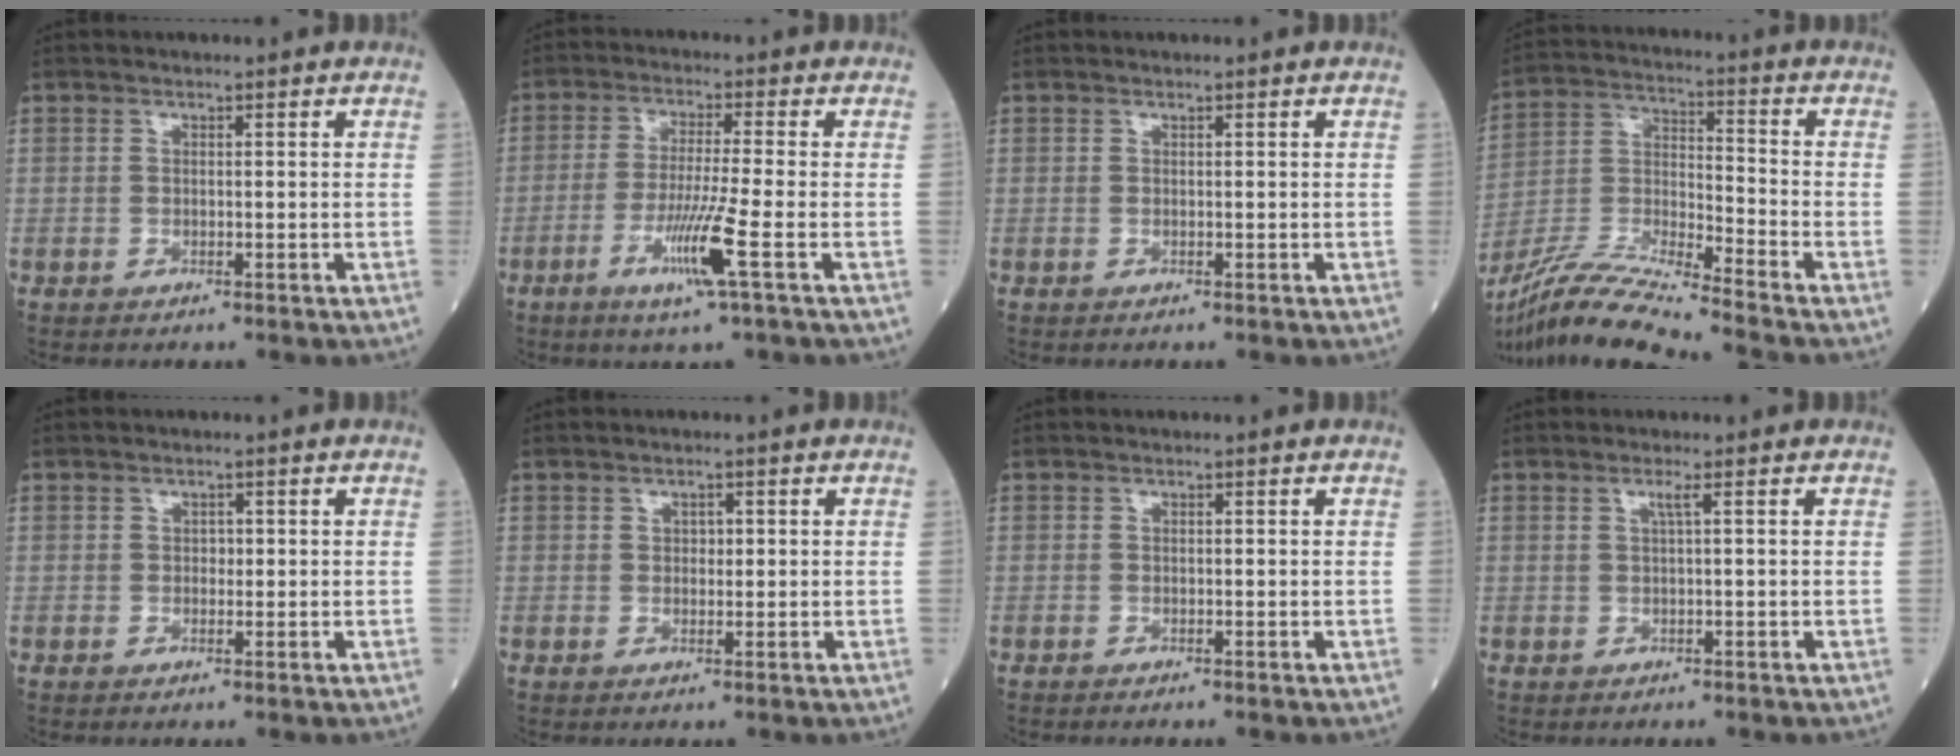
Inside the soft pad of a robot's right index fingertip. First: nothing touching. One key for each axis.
{"total": 7.7, "fx": -3.1, "fy": -1.2, "fz": 6.9, "tx": -0.135, "ty": -0.021, "tz": -0.061}
{"total": 0.0}
{"total": 14.8, "fx": -13.2, "fy": -1.8, "fz": 6.5, "tx": -0.127, "ty": -0.010, "tz": -0.249}
{"total": 0.8, "fx": 0.1, "fy": 0.6, "fz": 0.5, "tx": -0.007, "ty": 0.003, "tz": 0.002}
{"total": 1.3, "fx": 0.4, "fy": 0.9, "fz": 0.9, "tx": -0.012, "ty": 0.001, "tz": 0.007}
{"total": 0.0}
{"total": 1.1, "fx": 0.3, "fy": -0.4, "fz": 0.9, "tx": -0.022, "ty": 0.001, "tz": 0.008}